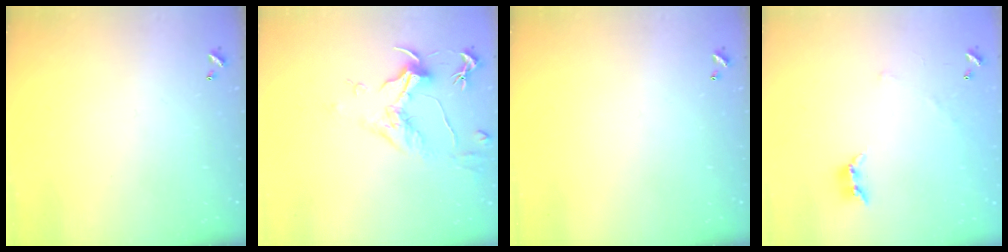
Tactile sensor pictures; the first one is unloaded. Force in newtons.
{"total": 1.5, "press": 1.3, "slide": 0.8}
{"total": 0.0}
{"total": 3.8, "press": 3.7, "slide": 0.9}